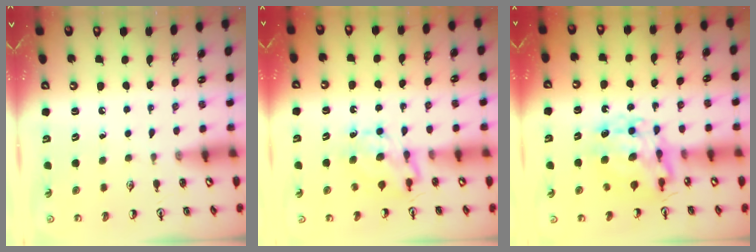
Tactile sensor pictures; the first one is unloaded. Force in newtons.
{"total": 7.2, "press": 7.1, "slide": 0.8}
{"total": 10.0, "press": 10.0, "slide": 0.8}